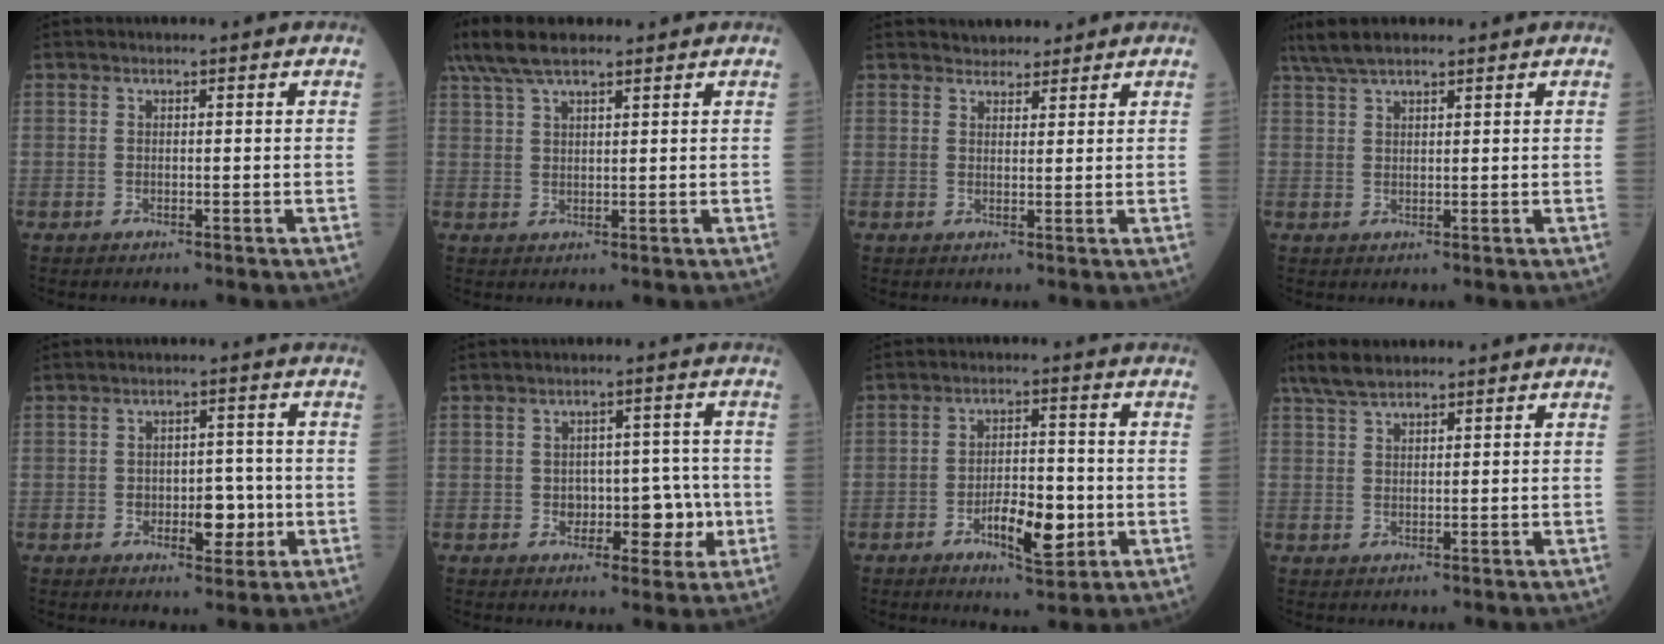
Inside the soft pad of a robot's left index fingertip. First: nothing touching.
{"total": 8.0, "force": [6.2, 1.7, 4.7], "torque": [-0.099, 0.034, 0.120]}
{"total": 2.8, "force": [2.6, 1.1, 0.2], "torque": [-0.004, 0.012, 0.040]}
{"total": 5.1, "force": [4.2, 0.9, 2.7], "torque": [-0.059, 0.026, 0.082]}
{"total": 5.3, "force": [-1.3, 2.9, 4.2], "torque": [-0.053, 0.006, -0.013]}
{"total": 6.3, "force": [-1.5, 4.2, 4.5], "torque": [-0.048, 0.026, -0.013]}
{"total": 7.9, "force": [-2.7, 2.7, 6.9], "torque": [-0.117, -0.002, -0.041]}
{"total": 4.1, "force": [3.4, 1.0, 2.1], "torque": [-0.053, 0.016, 0.071]}